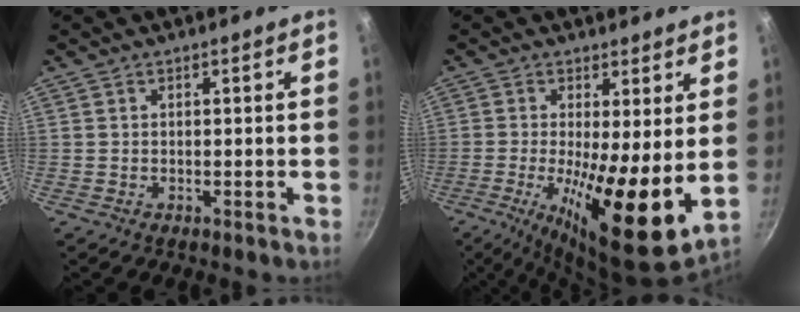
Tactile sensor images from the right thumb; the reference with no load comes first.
{"total": 15.4, "force": [-0.7, 4.2, 14.7], "torque": [-0.232, -0.031, -0.011]}